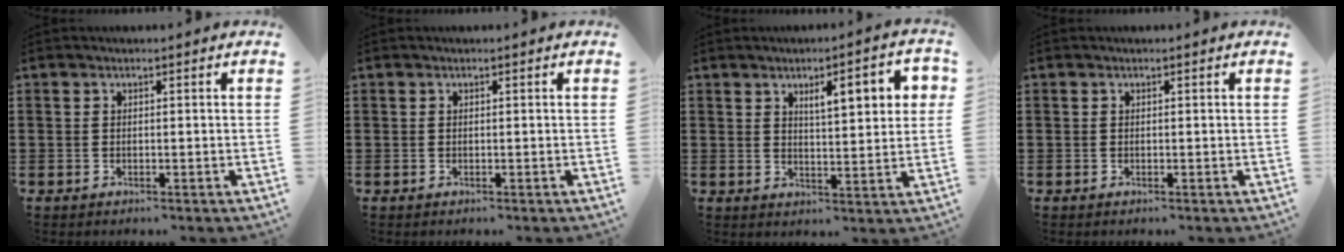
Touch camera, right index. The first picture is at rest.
{"total": 0.0}
{"total": 6.1, "force": [2.7, 1.8, 5.2], "torque": [-0.082, -0.001, 0.037]}
{"total": 0.0}